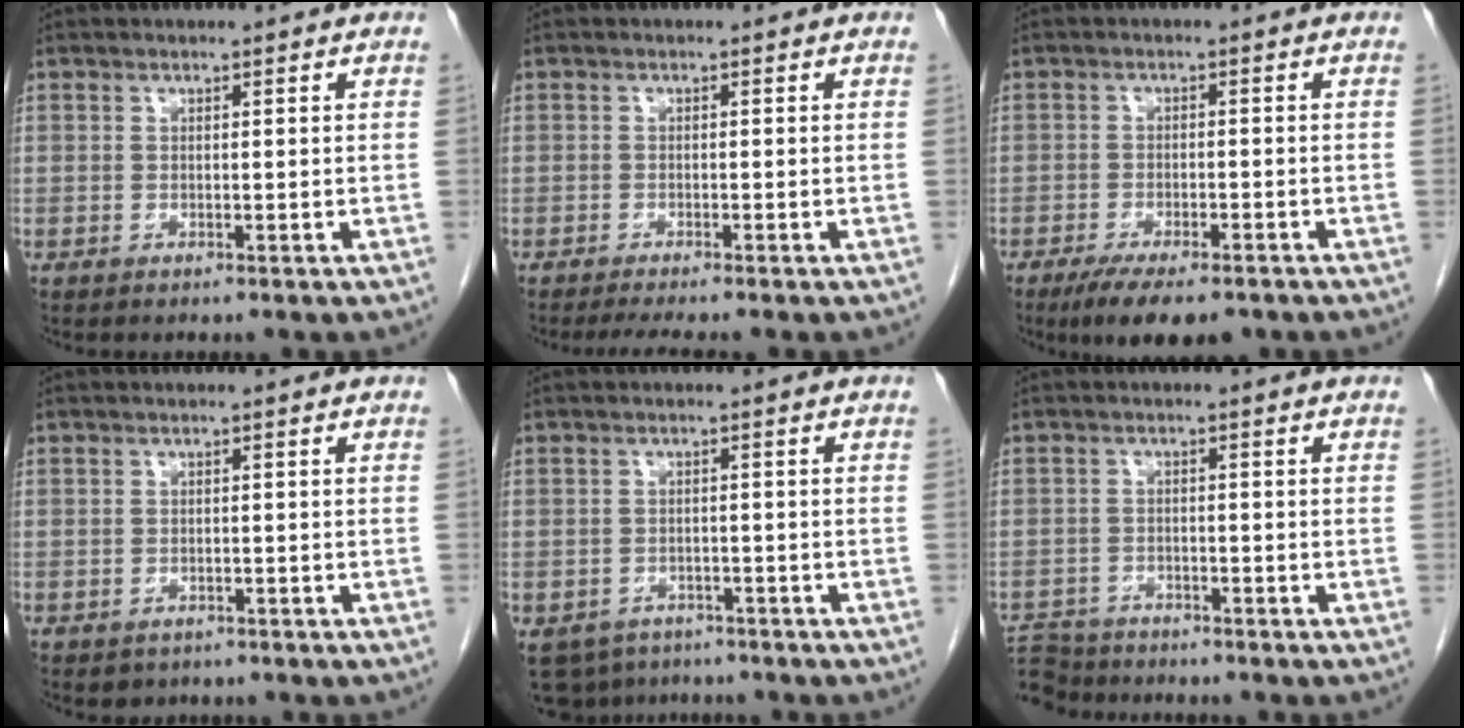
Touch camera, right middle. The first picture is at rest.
{"total": 3.3, "force": [-2.8, -0.4, 1.8], "torque": [-0.027, -0.009, -0.046]}
{"total": 9.0, "force": [-6.6, 2.5, 5.5], "torque": [-0.080, -0.014, -0.099]}
{"total": 2.0, "force": [-1.4, 1.4, 0.3], "torque": [-0.009, 0.002, -0.015]}
{"total": 7.1, "force": [-5.2, 4.6, 1.3], "torque": [-0.025, -0.001, -0.071]}
{"total": 7.4, "force": [-6.9, 2.5, 0.5], "torque": [-0.017, 0.003, -0.118]}